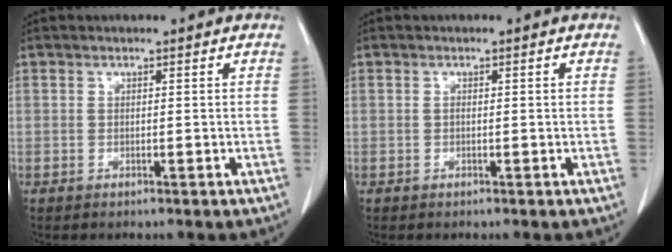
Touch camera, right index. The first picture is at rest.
{"total": 0.6, "force": [0.0, 0.1, 0.6], "torque": [-0.010, 0.001, 0.002]}